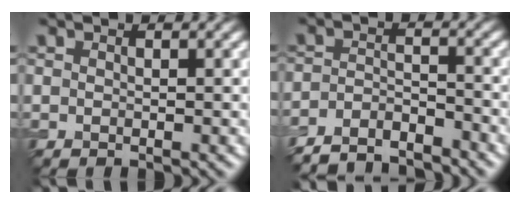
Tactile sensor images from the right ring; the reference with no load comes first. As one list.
[{"total": 4.8, "force": [-4.6, 0.8, 1.2], "torque": [-0.024, -0.005, -0.086]}]